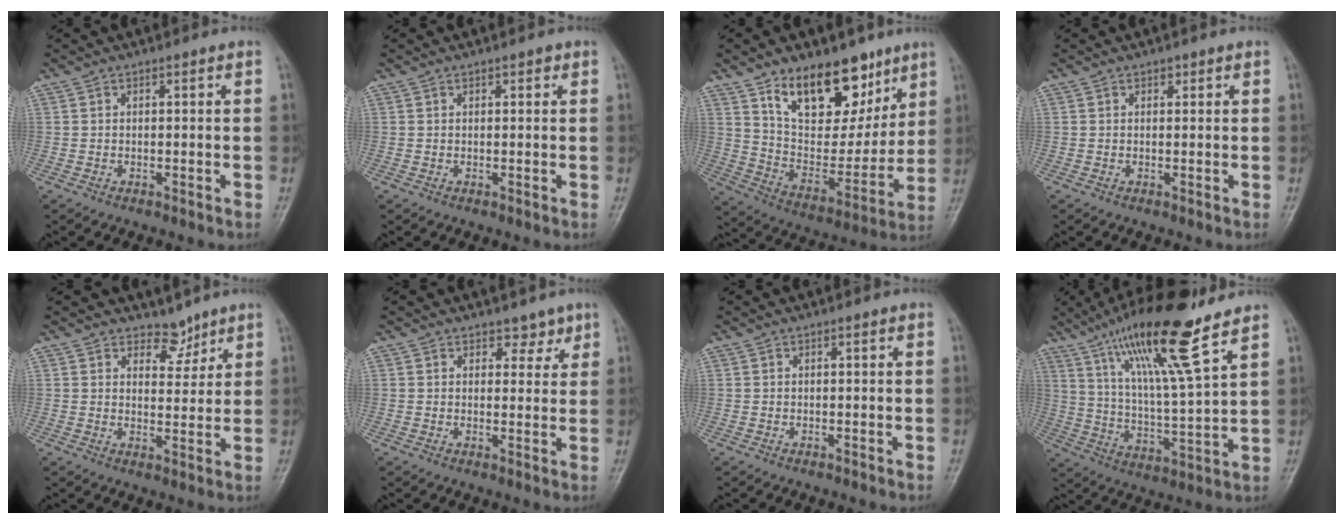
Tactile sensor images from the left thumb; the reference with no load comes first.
{"total": 1.0, "force": [0.6, 0.5, 0.5], "torque": [0.003, -0.002, 0.005]}
{"total": 19.4, "force": [11.8, 10.6, 11.1], "torque": [-0.112, -0.066, 0.207]}
{"total": 0.8, "force": [0.5, 0.5, 0.3], "torque": [0.002, -0.003, 0.006]}
{"total": 4.1, "force": [3.4, 2.2, 0.7], "torque": [0.015, -0.026, 0.054]}
{"total": 3.2, "force": [2.3, 2.1, 0.9], "torque": [0.015, -0.013, 0.030]}
{"total": 0.0}
{"total": 19.0, "force": [12.2, 2.7, 14.4], "torque": [-0.245, -0.051, 0.218]}